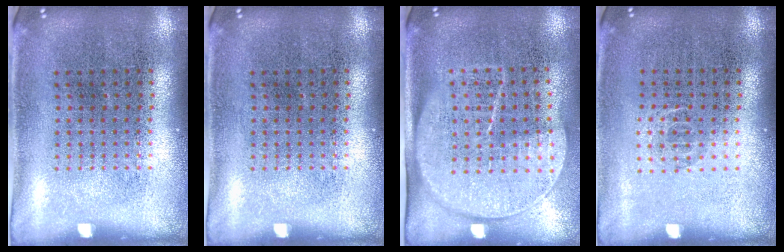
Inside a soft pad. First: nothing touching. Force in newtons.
{"total": 0.0}
{"total": 1.8, "press": 1.5, "slide": 1.0}
{"total": 0.6, "press": 0.4, "slide": 0.4}